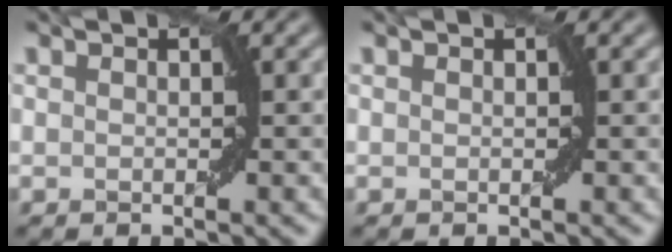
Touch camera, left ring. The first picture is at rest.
{"total": 0.0}